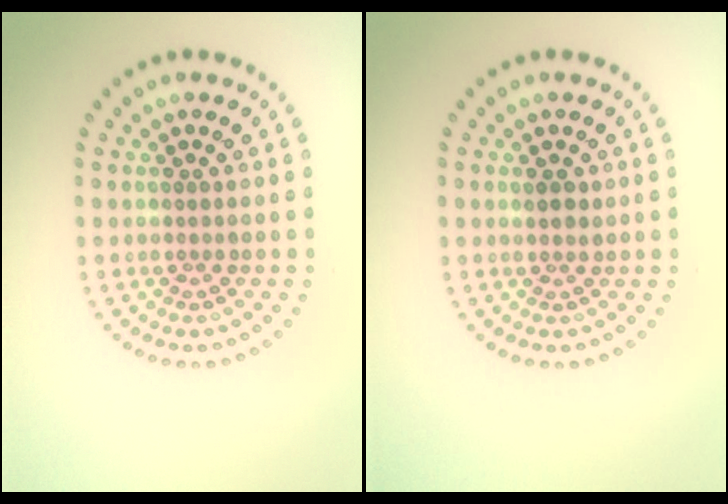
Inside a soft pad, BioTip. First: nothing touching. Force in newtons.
{"total": 1.2, "press": 1.2, "slide": 0.4}